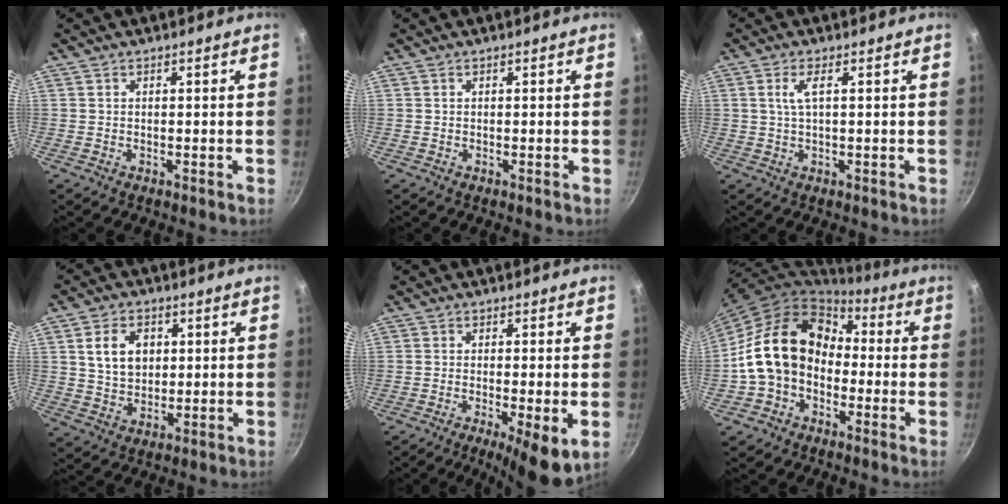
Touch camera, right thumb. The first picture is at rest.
{"total": 0.0}
{"total": 3.1, "force": [0.7, 0.7, 2.9], "torque": [-0.067, 0.003, 0.017]}
{"total": 8.6, "force": [2.0, 6.3, 5.5], "torque": [-0.076, -0.004, 0.038]}
{"total": 9.0, "force": [-3.0, 2.1, 8.2], "torque": [-0.126, -0.002, -0.042]}
{"total": 16.1, "force": [-1.5, 12.5, 10.0], "torque": [-0.147, 0.055, -0.039]}